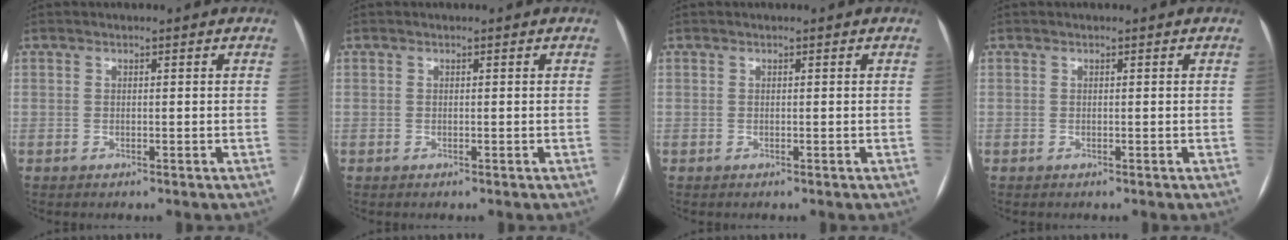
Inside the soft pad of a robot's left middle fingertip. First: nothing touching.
{"total": 0.0}
{"total": 0.0}
{"total": 0.0}